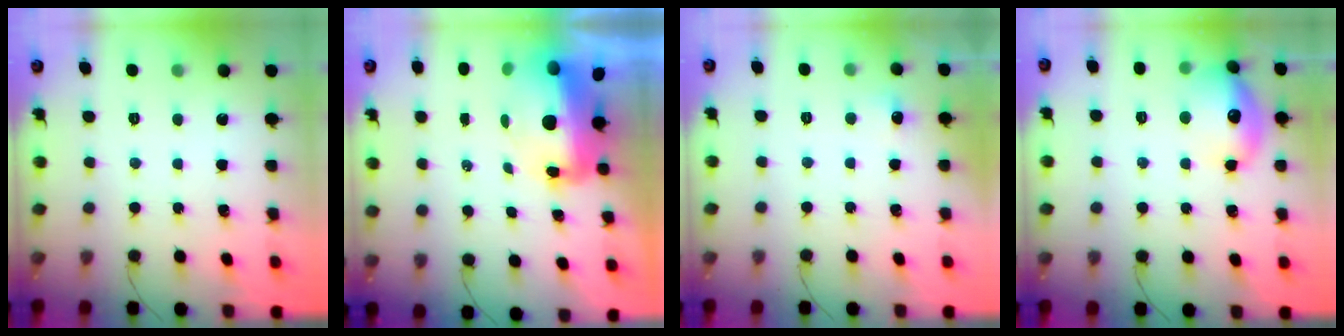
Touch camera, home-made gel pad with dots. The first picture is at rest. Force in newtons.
{"total": 11.2, "press": 10.4, "slide": 4.3}
{"total": 5.0, "press": 4.8, "slide": 1.5}
{"total": 15.5, "press": 15.4, "slide": 1.4}